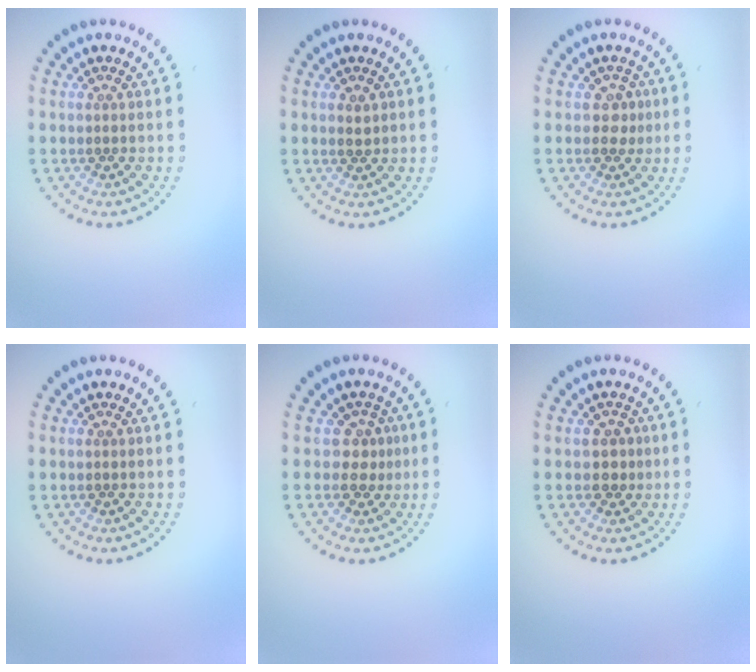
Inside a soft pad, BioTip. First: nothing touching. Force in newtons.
{"total": 1.0, "press": 1.0, "slide": 0.0}
{"total": 1.3, "press": 1.1, "slide": 0.7}
{"total": 0.0}
{"total": 2.0, "press": 1.4, "slide": 1.5}
{"total": 1.7, "press": 1.4, "slide": 0.9}